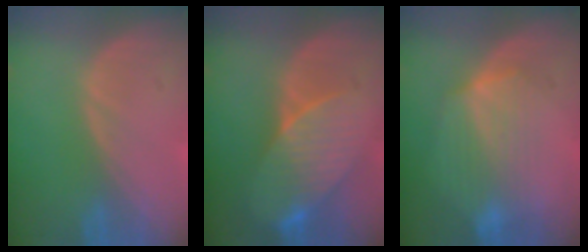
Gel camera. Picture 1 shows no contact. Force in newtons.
{"total": 8.3, "press": 7.9, "slide": 2.6}
{"total": 7.2, "press": 6.7, "slide": 2.6}